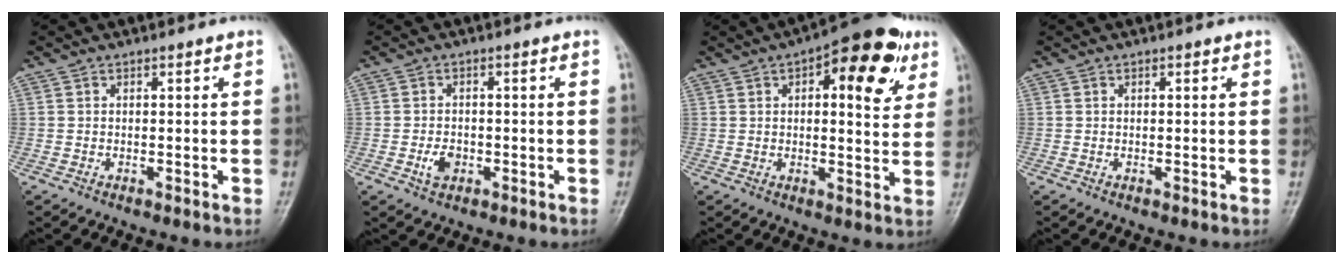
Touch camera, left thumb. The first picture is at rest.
{"total": 3.2, "force": [-1.1, 2.3, 2.0], "torque": [-0.031, 0.002, -0.019]}
{"total": 15.3, "force": [6.4, 6.3, 12.4], "torque": [-0.126, -0.003, 0.077]}
{"total": 0.7, "force": [0.3, 0.3, 0.6], "torque": [-0.008, 0.001, 0.003]}